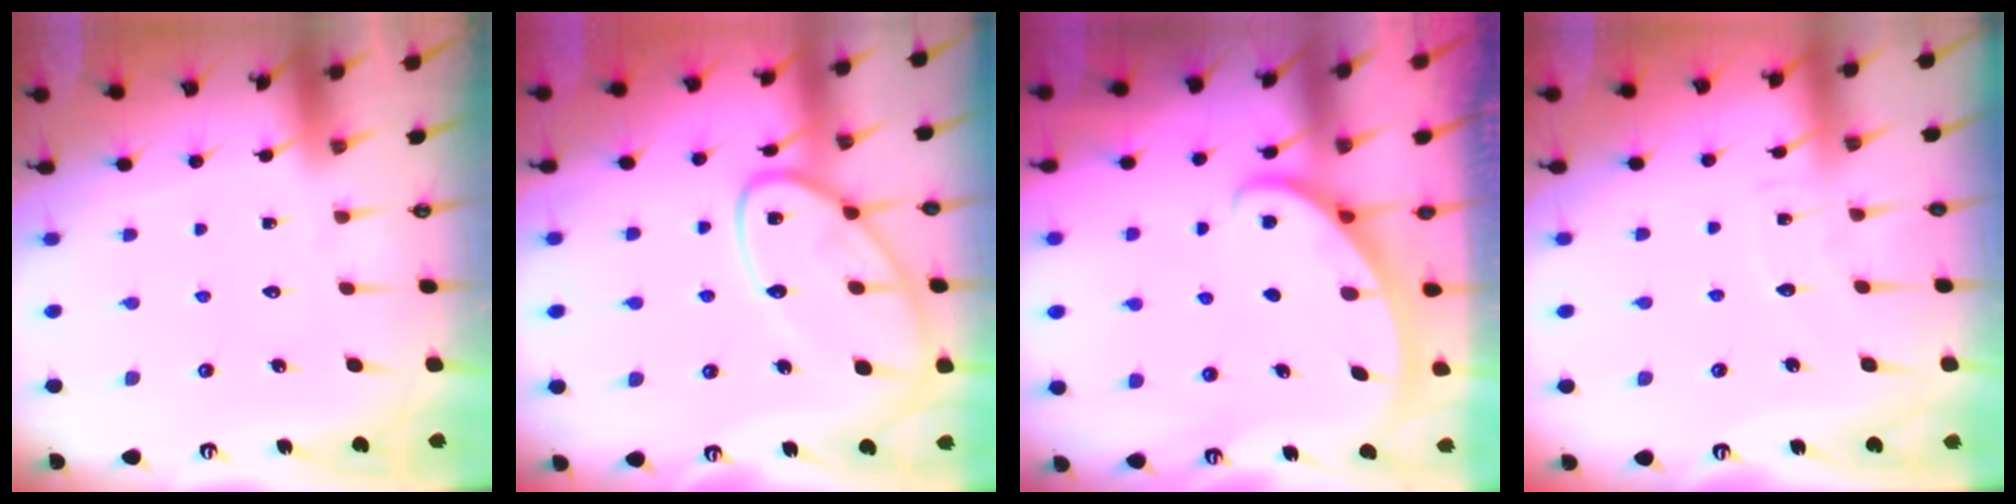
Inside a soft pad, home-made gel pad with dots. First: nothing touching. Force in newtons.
{"total": 15.6, "press": 15.6, "slide": 1.4}
{"total": 2.9, "press": 2.9, "slide": 0.1}
{"total": 3.5, "press": 3.5, "slide": 0.5}